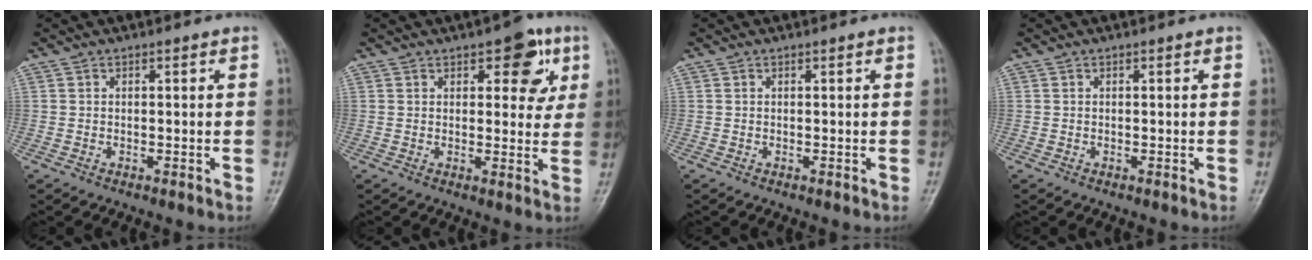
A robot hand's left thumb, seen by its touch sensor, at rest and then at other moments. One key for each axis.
{"total": 8.0, "fx": 3.5, "fy": 4.2, "fz": 5.9, "tx": -0.034, "ty": -0.008, "tz": 0.035}
{"total": 0.0}
{"total": 0.0}